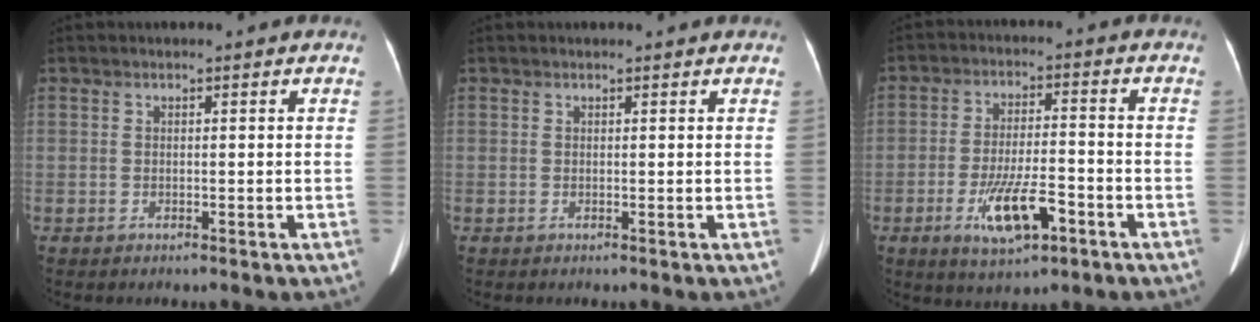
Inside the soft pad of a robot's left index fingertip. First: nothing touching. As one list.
[{"total": 0.8, "force": [0.8, 0.1, 0.2], "torque": [-0.011, 0.007, 0.008]}, {"total": 9.2, "force": [-4.3, 2.6, 7.7], "torque": [-0.150, -0.007, -0.069]}]